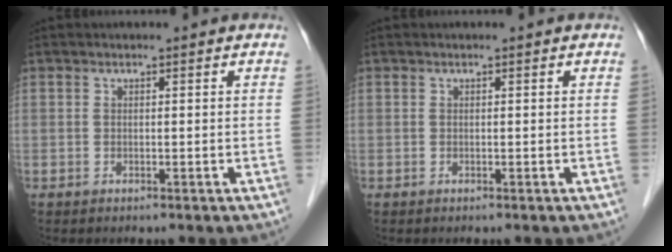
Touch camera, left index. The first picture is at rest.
{"total": 0.0}